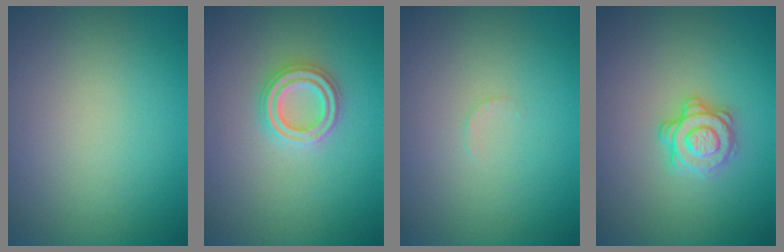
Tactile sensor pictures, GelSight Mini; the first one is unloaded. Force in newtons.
{"total": 2.7, "press": 2.5, "slide": 0.9}
{"total": 0.7, "press": 0.6, "slide": 0.3}
{"total": 2.9, "press": 2.6, "slide": 1.2}